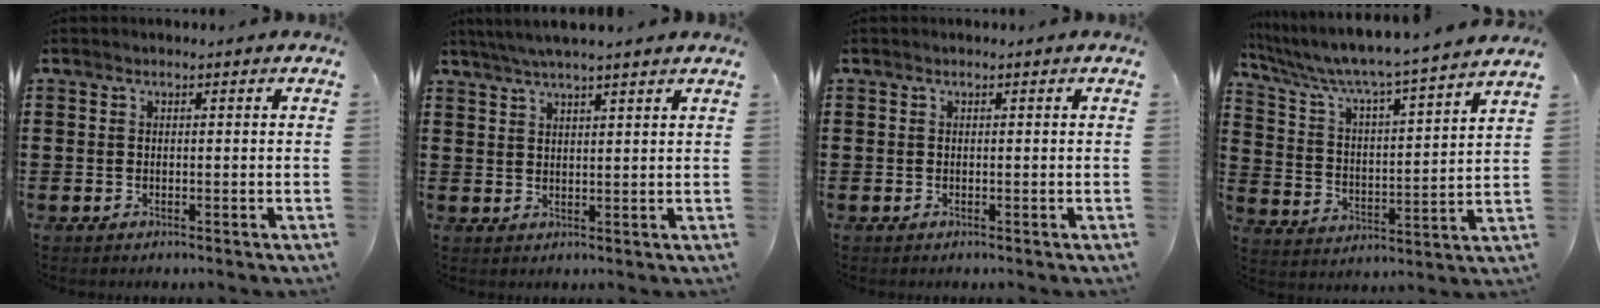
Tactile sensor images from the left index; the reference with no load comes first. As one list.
[{"total": 3.8, "force": [3.3, -0.5, 1.8], "torque": [-0.043, -0.003, 0.061]}, {"total": 0.0}, {"total": 5.7, "force": [5.1, -0.5, 2.6], "torque": [-0.075, -0.047, 0.076]}]